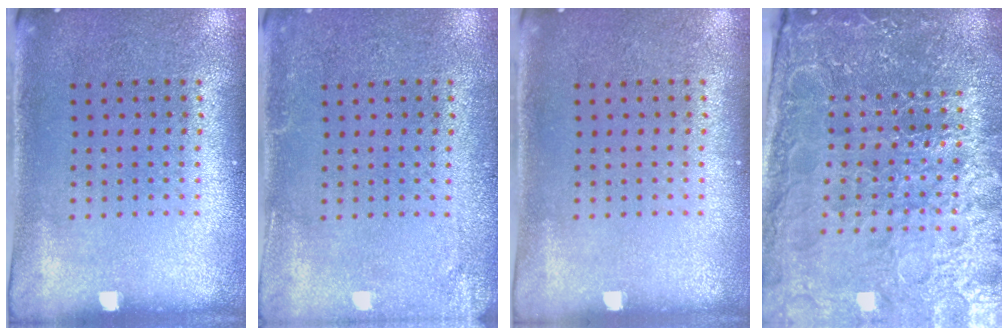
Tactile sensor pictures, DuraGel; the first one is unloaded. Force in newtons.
{"total": 2.0, "press": 1.9, "slide": 0.1}
{"total": 0.0}
{"total": 5.7, "press": 5.2, "slide": 2.3}